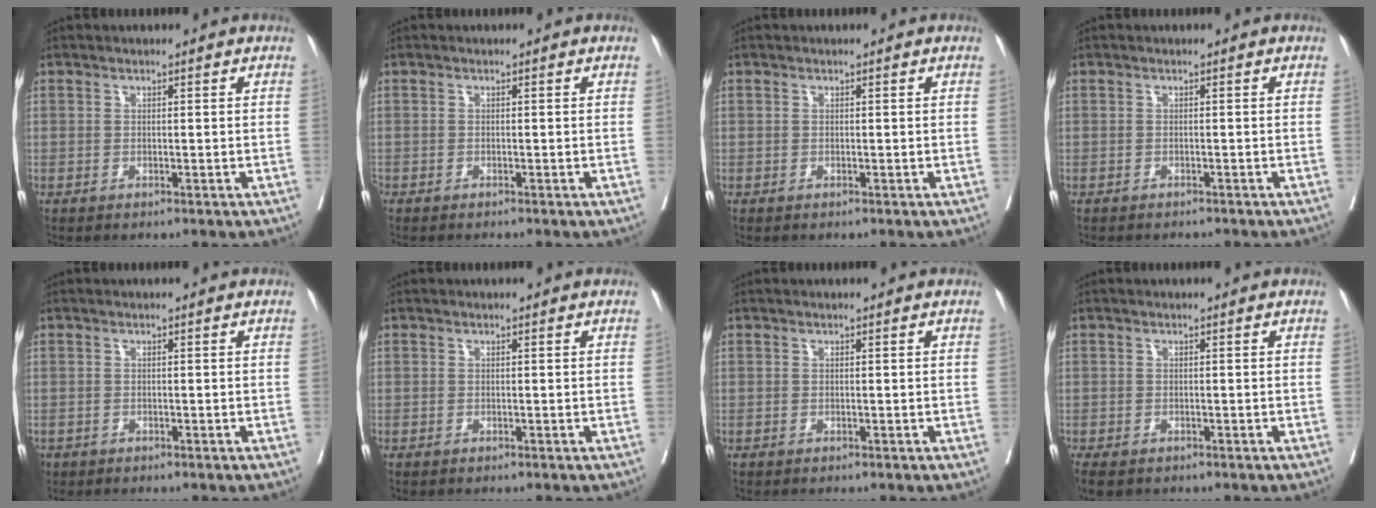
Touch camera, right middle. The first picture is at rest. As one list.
[{"total": 1.0, "force": [-0.9, 0.0, 0.2], "torque": [-0.006, -0.002, -0.018]}, {"total": 0.0}, {"total": 3.2, "force": [-3.0, 0.9, 0.9], "torque": [-0.012, -0.003, -0.037]}, {"total": 0.9, "force": [-0.5, 0.7, 0.1], "torque": [-0.010, 0.001, -0.007]}, {"total": 0.0}, {"total": 0.0}, {"total": 4.8, "force": [-3.1, 2.7, 2.4], "torque": [-0.054, -0.012, -0.047]}]